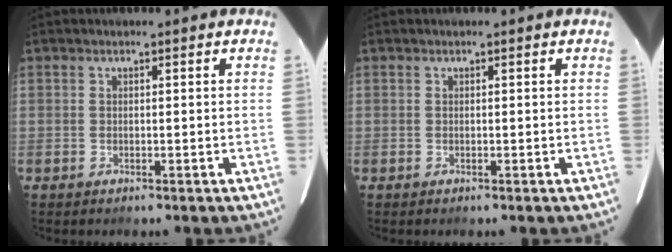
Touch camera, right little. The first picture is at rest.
{"total": 0.0}